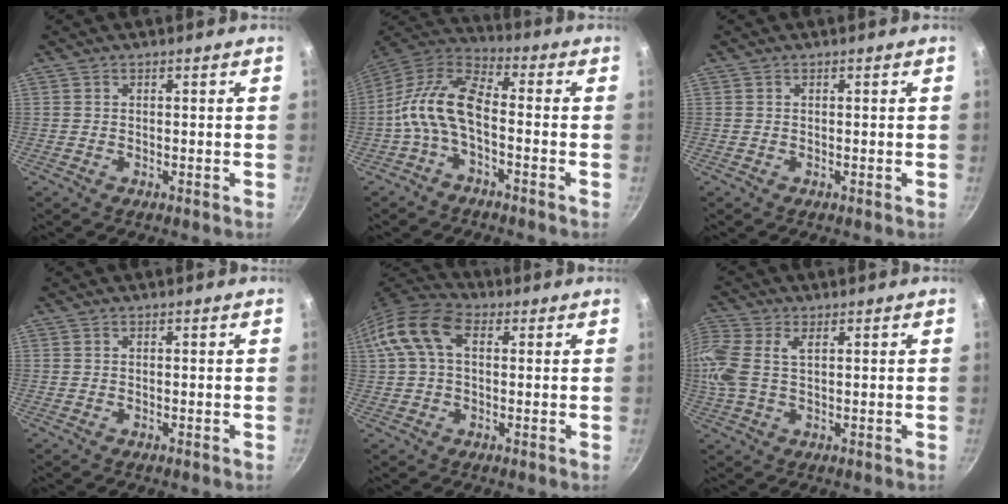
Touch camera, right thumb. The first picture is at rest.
{"total": 11.5, "force": [-3.0, 5.6, 9.6], "torque": [-0.187, 0.049, -0.072]}
{"total": 0.0}
{"total": 0.0}
{"total": 11.9, "force": [2.8, 7.4, 8.9], "torque": [-0.171, 0.030, 0.036]}
{"total": 8.2, "force": [1.8, 4.7, 6.5], "torque": [-0.153, 0.012, 0.033]}